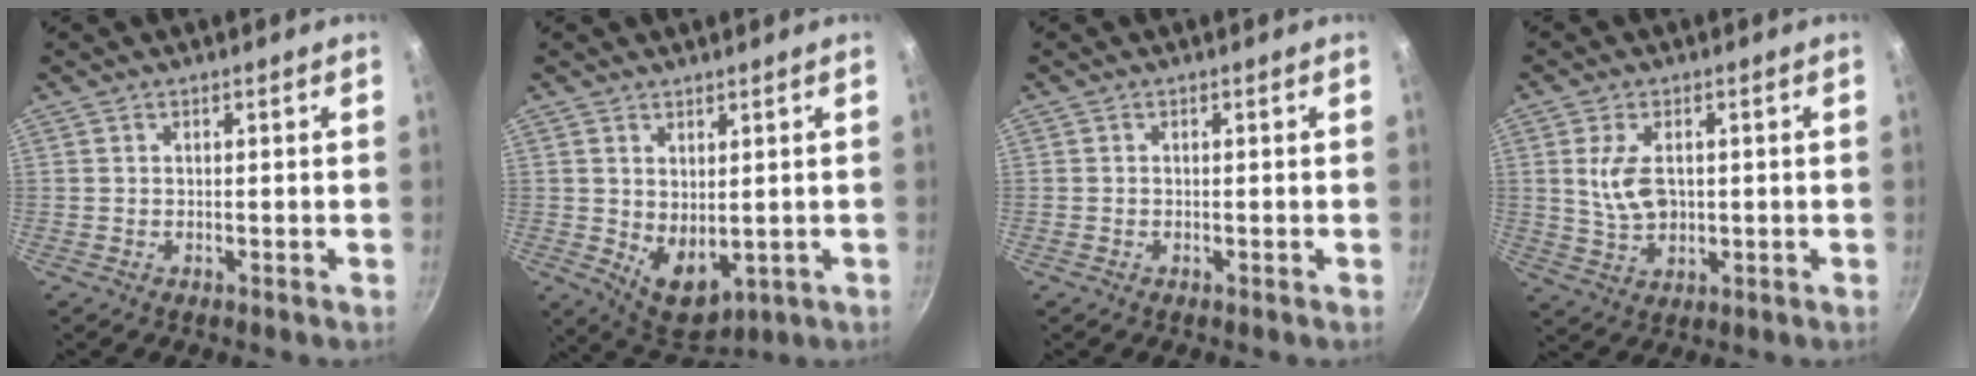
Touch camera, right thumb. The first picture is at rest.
{"total": 7.7, "force": [0.5, 4.8, 6.0], "torque": [-0.070, -0.024, 0.029]}
{"total": 0.0}
{"total": 7.2, "force": [1.0, 4.5, 5.6], "torque": [-0.098, -0.006, 0.022]}